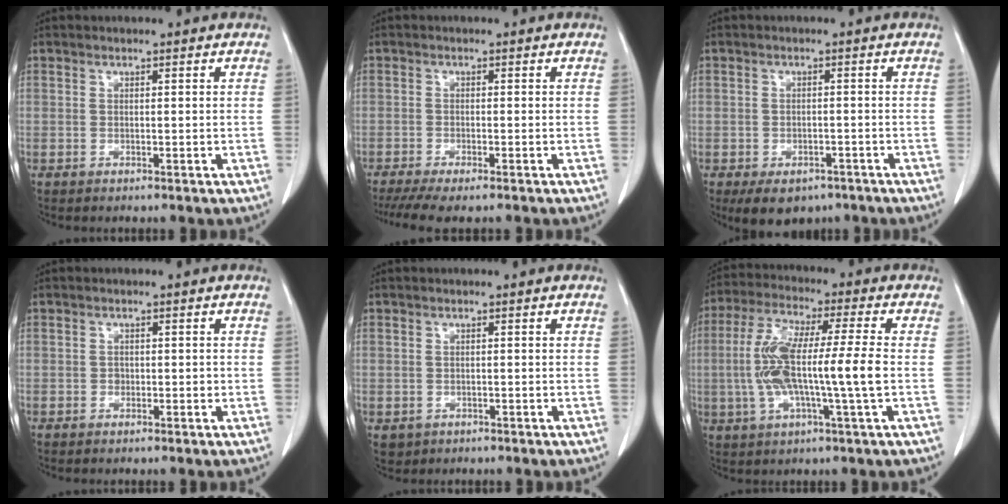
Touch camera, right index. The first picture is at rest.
{"total": 6.9, "force": [-5.5, 1.0, 4.1], "torque": [-0.061, -0.014, -0.087]}
{"total": 6.8, "force": [-4.6, 4.3, 2.6], "torque": [-0.030, 0.001, -0.058]}
{"total": 1.1, "force": [-0.2, 0.8, 0.6], "torque": [-0.007, 0.003, -0.003]}
{"total": 1.9, "force": [-0.7, 1.7, 0.3], "torque": [-0.008, 0.001, 0.000]}
{"total": 12.9, "force": [-1.3, 0.8, 12.9], "torque": [-0.264, 0.008, -0.028]}